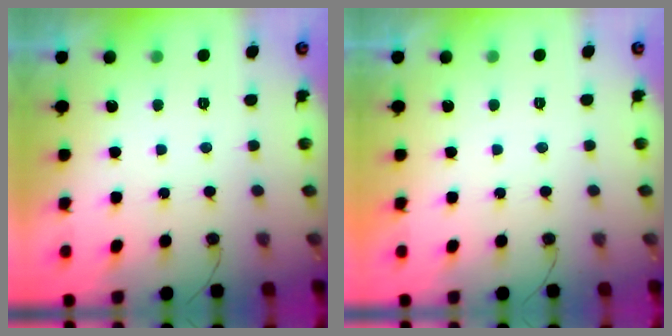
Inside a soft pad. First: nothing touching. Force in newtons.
{"total": 1.7, "press": 1.7, "slide": 0.1}